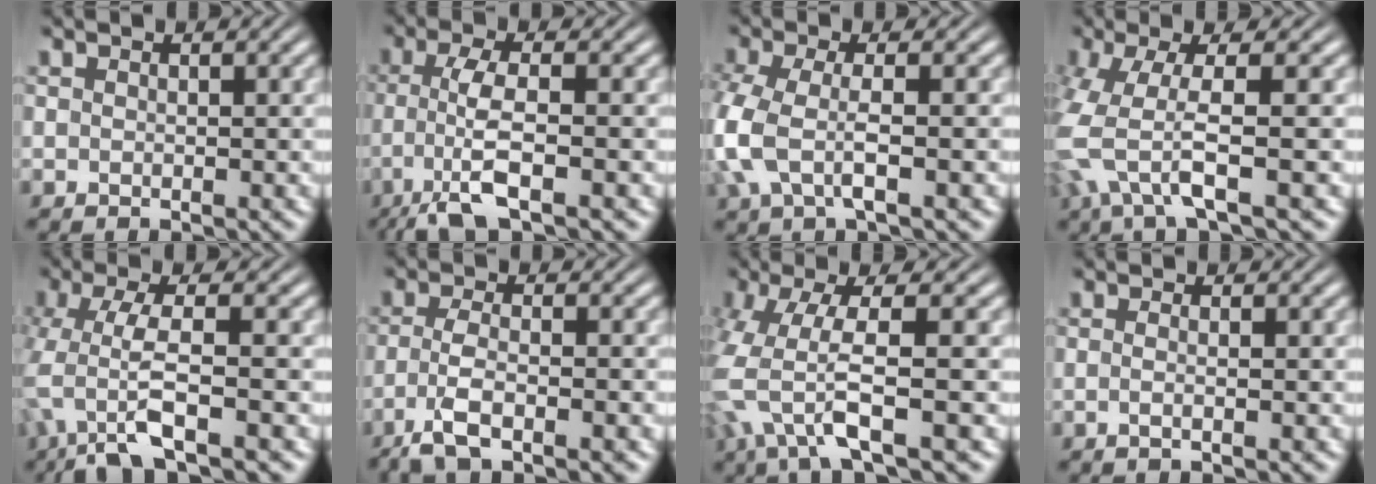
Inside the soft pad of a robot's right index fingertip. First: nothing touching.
{"total": 5.4, "force": [-2.1, 1.5, 4.7], "torque": [-0.106, -0.021, -0.026]}
{"total": 5.7, "force": [-0.9, 3.9, 4.1], "torque": [-0.127, -0.027, -0.008]}
{"total": 5.9, "force": [0.0, 2.7, 5.3], "torque": [-0.137, -0.018, 0.005]}
{"total": 6.4, "force": [-1.4, 3.3, 5.3], "torque": [-0.139, -0.026, -0.013]}
{"total": 3.9, "force": [-2.4, 0.8, 3.0], "torque": [-0.065, -0.012, -0.034]}
{"total": 5.6, "force": [-1.0, 2.4, 5.0], "torque": [-0.138, -0.032, -0.002]}
{"total": 1.2, "force": [-0.7, -0.3, 0.9], "torque": [-0.020, -0.005, -0.013]}